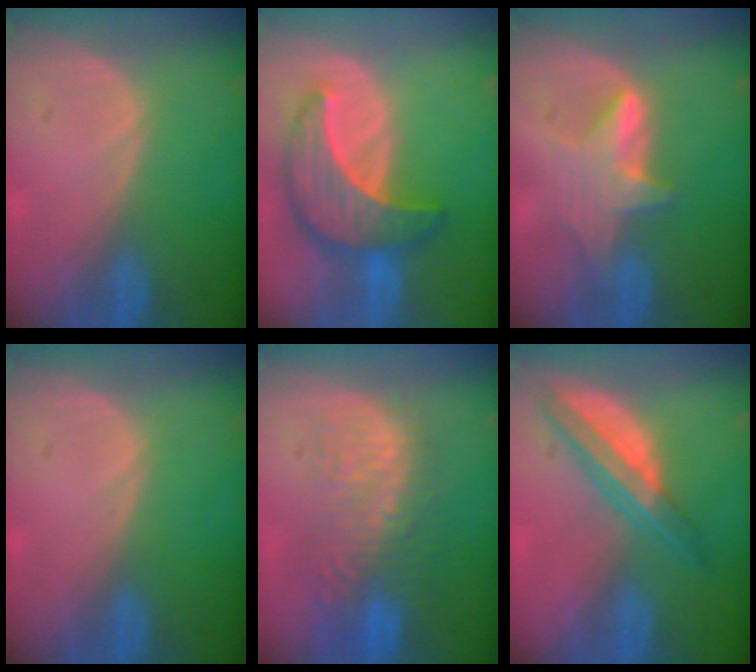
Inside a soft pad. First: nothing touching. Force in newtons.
{"total": 9.9, "press": 9.8, "slide": 0.6}
{"total": 5.5, "press": 5.5, "slide": 0.2}
{"total": 0.0}
{"total": 10.8, "press": 9.7, "slide": 4.9}
{"total": 6.6, "press": 5.8, "slide": 3.2}